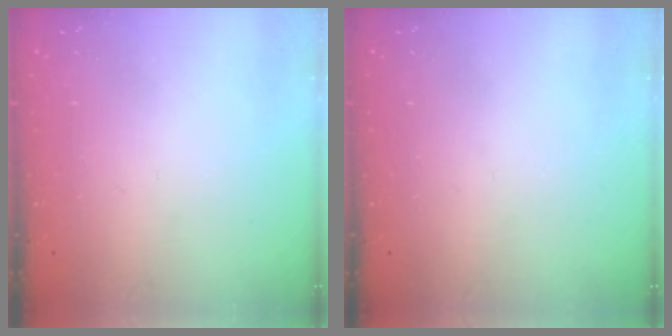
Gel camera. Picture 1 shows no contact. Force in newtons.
{"total": 0.0}